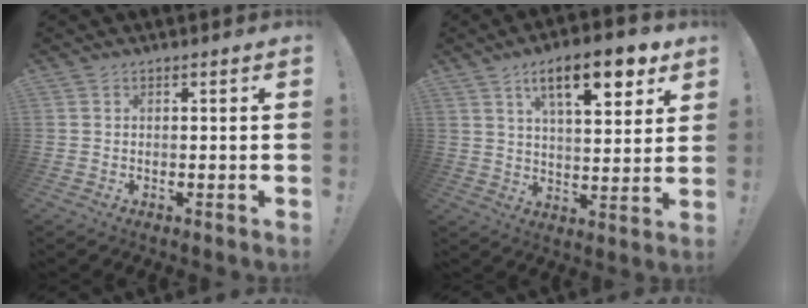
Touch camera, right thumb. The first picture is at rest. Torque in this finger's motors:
{"motor_torque": [0.38, 1.65, 1.40, 0.71, 0.23]}